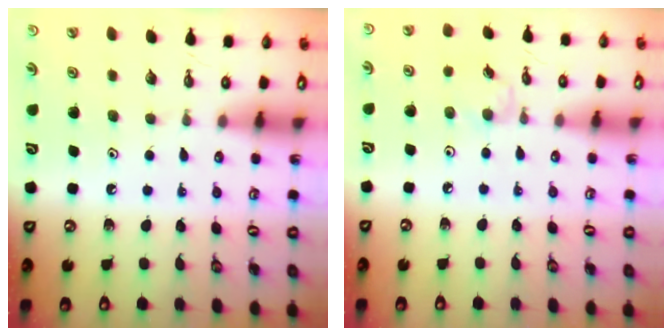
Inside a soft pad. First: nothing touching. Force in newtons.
{"total": 2.3, "press": 2.3, "slide": 0.3}